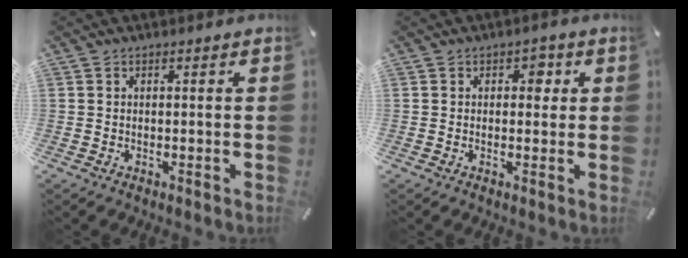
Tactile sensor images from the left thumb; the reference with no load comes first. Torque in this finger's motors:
{"motor_torque": [0.63, 0.91, 0.25, -0.30, 0.00]}